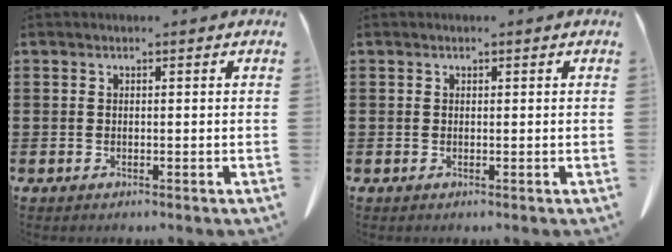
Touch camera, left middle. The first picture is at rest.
{"total": 0.0}